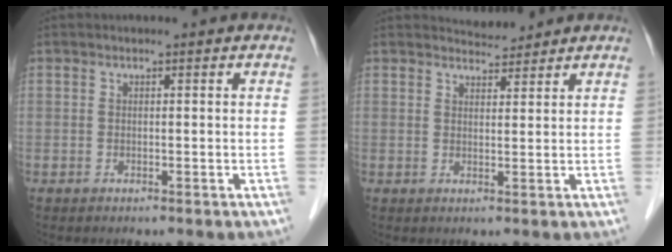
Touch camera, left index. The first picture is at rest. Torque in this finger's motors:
{"motor_torque": [0.31, -0.31, 0.02, 0.00]}